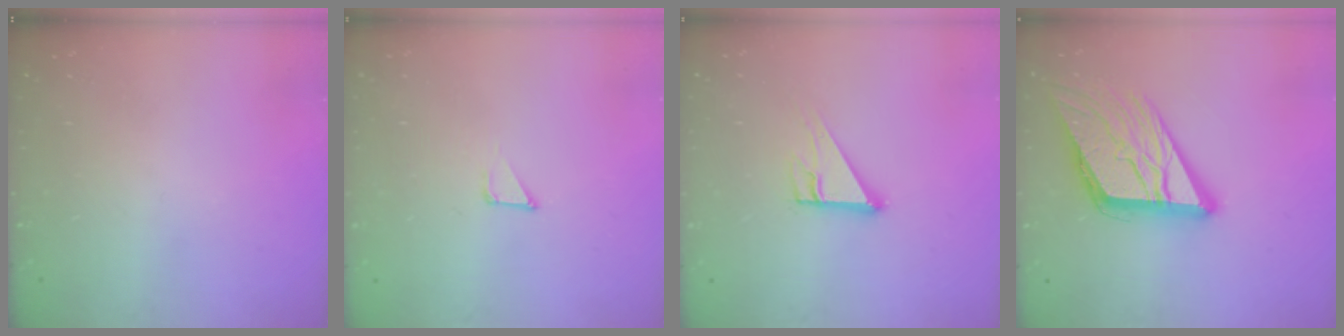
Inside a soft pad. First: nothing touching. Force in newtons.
{"total": 1.6, "press": 1.6, "slide": 0.1}
{"total": 6.6, "press": 6.6, "slide": 0.6}
{"total": 17.7, "press": 17.6, "slide": 2.1}